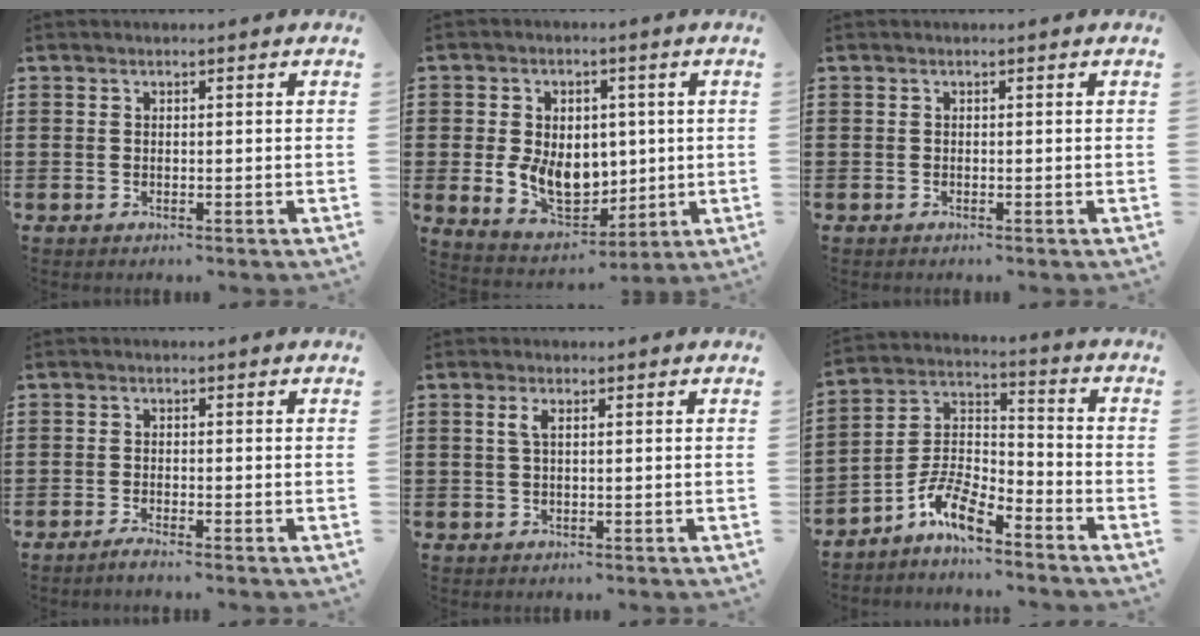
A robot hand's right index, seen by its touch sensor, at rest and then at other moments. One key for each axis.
{"total": 8.5, "fx": -0.2, "fy": 6.5, "fz": 5.4, "tx": -0.098, "ty": 0.010, "tz": -0.002}
{"total": 0.0}
{"total": 1.4, "fx": -1.3, "fy": -0.2, "fz": 0.5, "tx": -0.008, "ty": -0.004, "tz": -0.023}
{"total": 1.6, "fx": 0.4, "fy": 0.4, "fz": 1.5, "tx": -0.030, "ty": 0.004, "tz": 0.006}
{"total": 8.4, "fx": -6.2, "fy": 2.6, "fz": 5.0, "tx": -0.121, "ty": -0.004, "tz": -0.124}